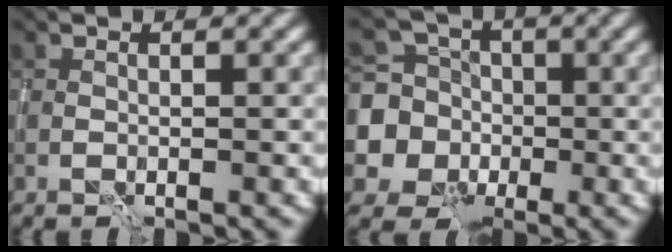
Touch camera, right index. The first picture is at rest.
{"total": 7.3, "force": [-0.6, 7.0, 1.8], "torque": [-0.043, 0.012, -0.045]}